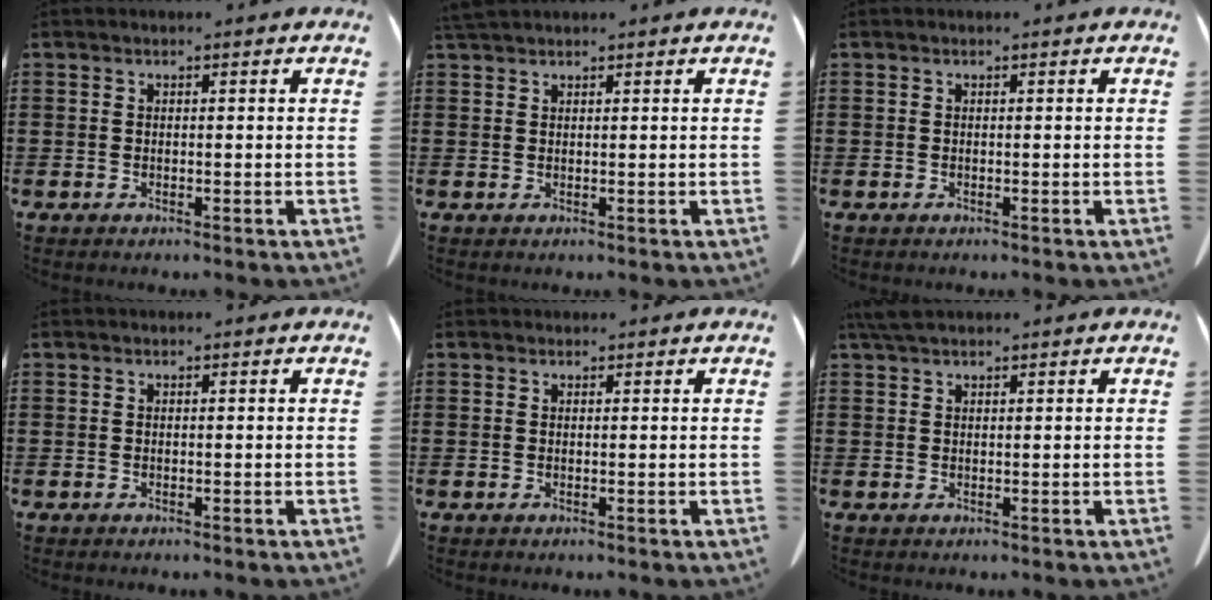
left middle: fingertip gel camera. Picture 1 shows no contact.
{"total": 1.6, "force": [1.4, 0.2, 0.6], "torque": [-0.016, -0.001, 0.029]}
{"total": 0.0}
{"total": 0.0}
{"total": 0.5, "force": [0.5, 0.2, 0.0], "torque": [-0.002, -0.001, 0.010]}
{"total": 2.6, "force": [2.0, 0.7, 1.6], "torque": [-0.037, 0.004, 0.038]}